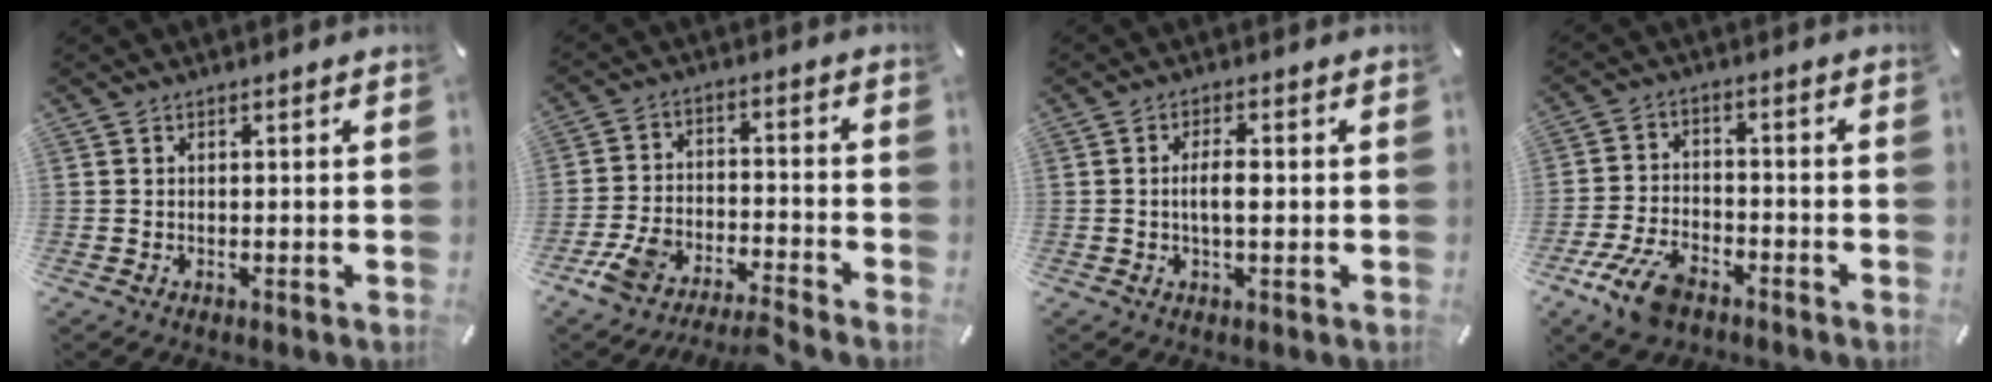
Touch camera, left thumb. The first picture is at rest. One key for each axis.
{"total": 8.8, "fx": -6.9, "fy": 3.0, "fz": 4.5, "tx": -0.094, "ty": 0.020, "tz": -0.134}
{"total": 4.9, "fx": -0.3, "fy": 1.7, "fz": 4.6, "tx": -0.075, "ty": 0.002, "tz": -0.008}
{"total": 9.9, "fx": -6.1, "fy": 5.2, "fz": 5.8, "tx": -0.125, "ty": 0.025, "tz": -0.112}